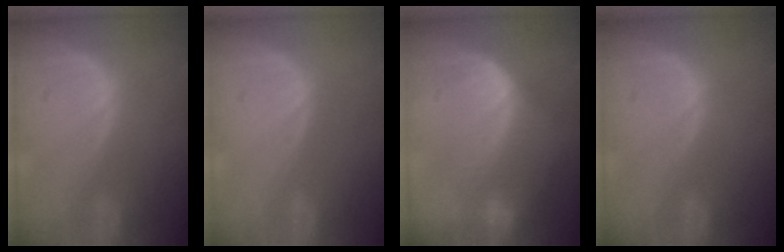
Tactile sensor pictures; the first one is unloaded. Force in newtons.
{"total": 0.0}
{"total": 6.9, "press": 6.8, "slide": 1.4}
{"total": 0.0}